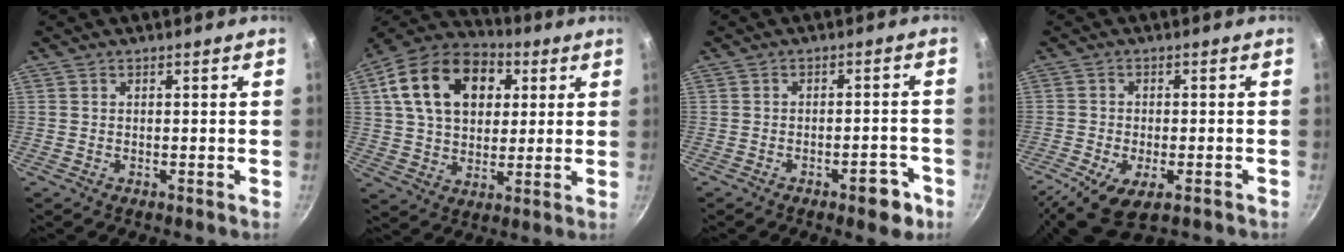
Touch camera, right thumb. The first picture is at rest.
{"total": 20.3, "force": [6.1, 13.9, 13.4], "torque": [-0.211, 0.009, 0.093]}
{"total": 5.8, "force": [-3.2, 2.5, 4.1], "torque": [-0.031, 0.029, -0.034]}
{"total": 11.5, "force": [-5.6, 5.3, 8.5], "torque": [-0.161, -0.017, -0.094]}